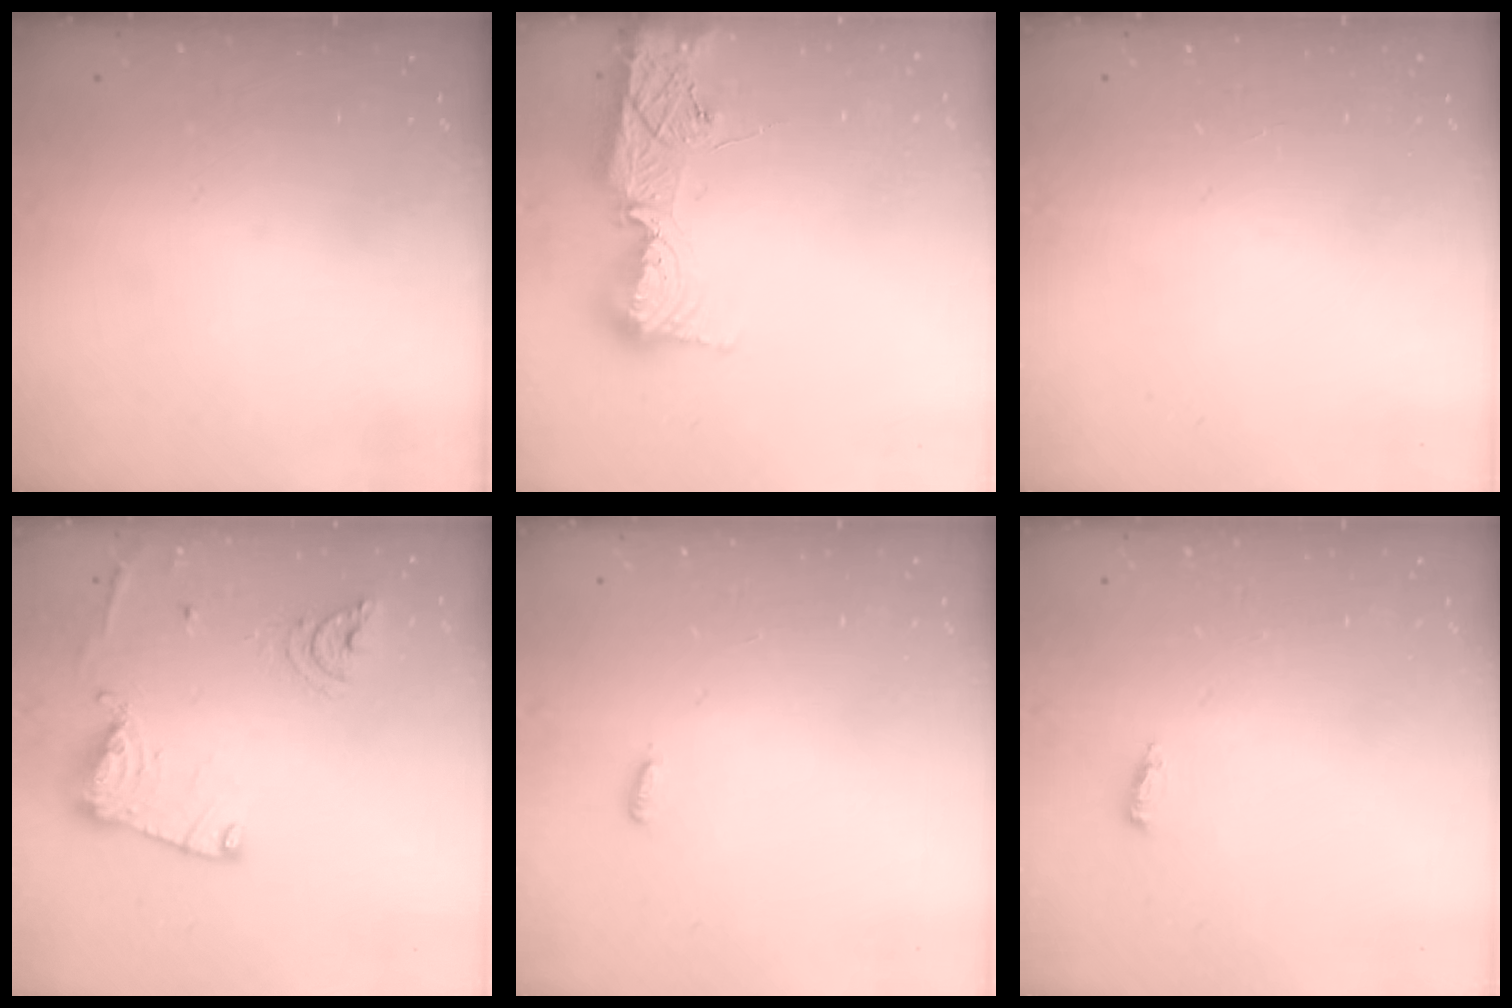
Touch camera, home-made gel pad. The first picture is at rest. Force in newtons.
{"total": 14.0, "press": 14.0, "slide": 1.1}
{"total": 0.0}
{"total": 15.7, "press": 15.6, "slide": 1.6}
{"total": 2.7, "press": 2.6, "slide": 0.9}
{"total": 2.7, "press": 2.5, "slide": 1.0}